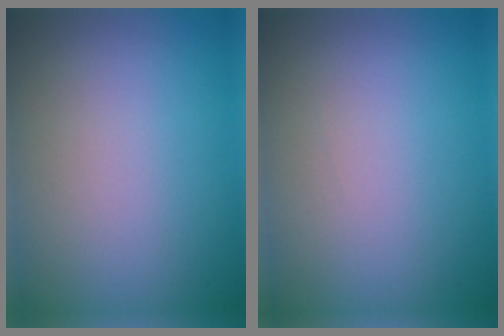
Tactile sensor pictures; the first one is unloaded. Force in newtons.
{"total": 0.0}